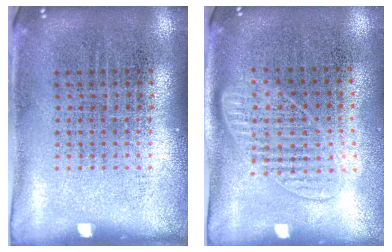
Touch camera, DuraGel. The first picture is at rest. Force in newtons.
{"total": 1.3, "press": 1.2, "slide": 0.5}